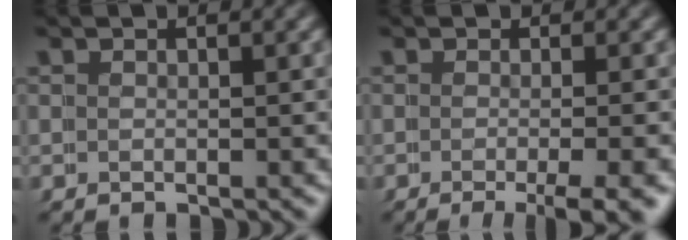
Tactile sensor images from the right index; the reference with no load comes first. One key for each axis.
{"total": 3.8, "fx": -2.0, "fy": 0.5, "fz": 3.2, "tx": -0.029, "ty": 0.002, "tz": -0.034}